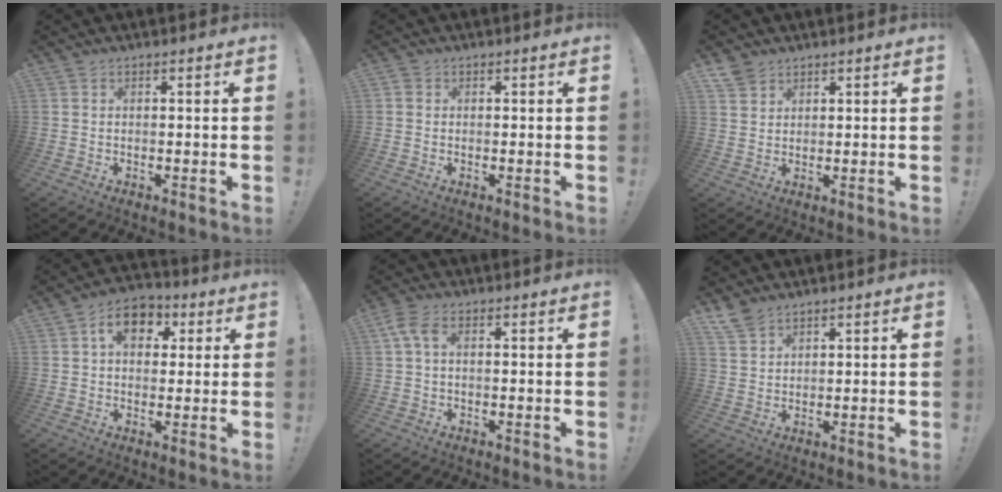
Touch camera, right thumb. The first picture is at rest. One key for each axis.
{"total": 0.8, "fx": 0.0, "fy": 0.8, "fz": 0.2, "tx": -0.007, "ty": 0.002, "tz": 0.002}
{"total": 3.9, "fx": 3.1, "fy": 2.2, "fz": 1.0, "tx": -0.014, "ty": -0.016, "tz": 0.059}
{"total": 10.0, "fx": 3.2, "fy": 7.1, "fz": 6.3, "tx": -0.097, "ty": 0.007, "tz": 0.060}
{"total": 4.4, "fx": 1.0, "fy": 2.3, "fz": 3.6, "tx": -0.079, "ty": 0.006, "tz": 0.019}
{"total": 5.1, "fx": 4.1, "fy": 2.3, "fz": 2.0, "tx": -0.032, "ty": -0.022, "tz": 0.077}